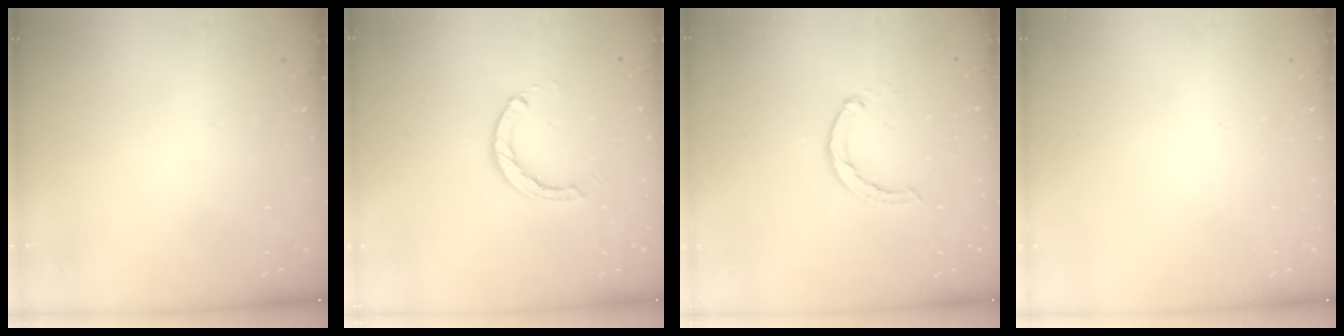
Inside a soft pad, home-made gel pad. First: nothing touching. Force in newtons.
{"total": 2.9, "press": 2.9, "slide": 0.4}
{"total": 3.0, "press": 3.0, "slide": 0.4}
{"total": 0.0}